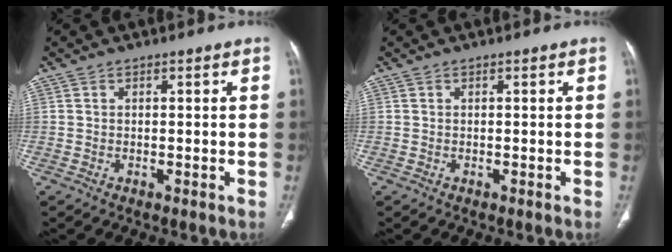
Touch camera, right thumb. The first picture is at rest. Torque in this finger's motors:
{"motor_torque": [0.03, 0.02, 0.30, -0.22, 0.00]}